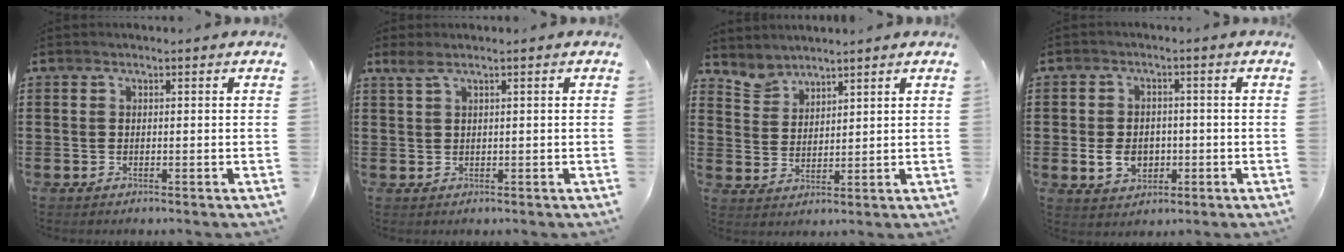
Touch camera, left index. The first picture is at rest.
{"total": 1.4, "force": [0.6, 0.1, 1.3], "torque": [-0.027, -0.002, 0.011]}
{"total": 3.6, "force": [3.4, 1.1, -0.2], "torque": [-0.012, -0.007, 0.067]}
{"total": 4.9, "force": [-0.9, 3.8, 2.9], "torque": [-0.059, 0.002, -0.021]}